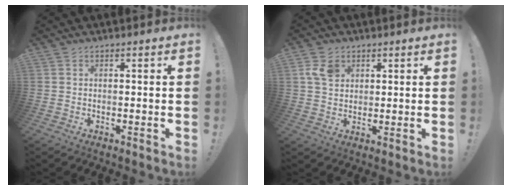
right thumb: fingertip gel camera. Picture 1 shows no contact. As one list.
[{"total": 6.4, "force": [2.6, 4.7, 3.4], "torque": [-0.058, -0.001, 0.049]}]